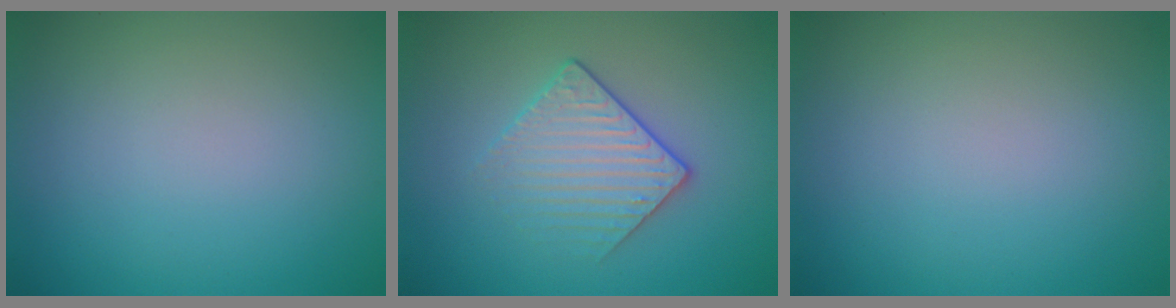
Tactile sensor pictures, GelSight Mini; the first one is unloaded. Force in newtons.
{"total": 3.0, "press": 2.8, "slide": 1.2}
{"total": 0.0}